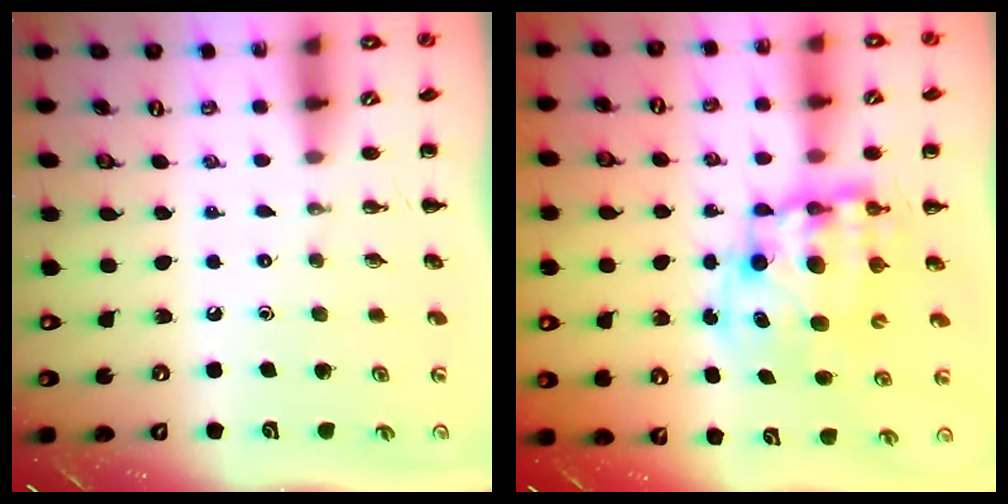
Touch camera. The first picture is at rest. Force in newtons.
{"total": 11.8, "press": 11.4, "slide": 3.1}